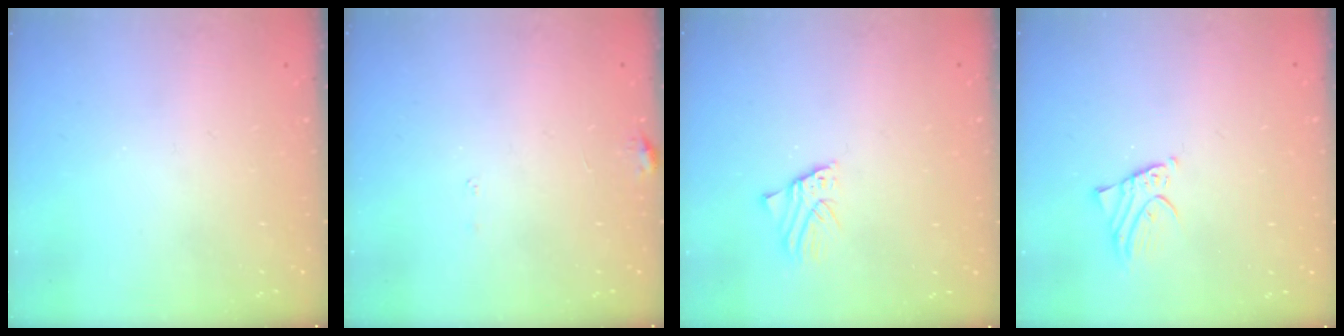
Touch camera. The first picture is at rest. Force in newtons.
{"total": 6.1, "press": 6.1, "slide": 0.5}
{"total": 1.8, "press": 1.8, "slide": 0.1}
{"total": 1.9, "press": 1.9, "slide": 0.3}